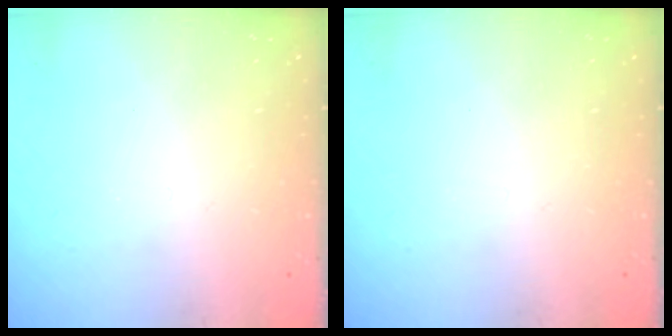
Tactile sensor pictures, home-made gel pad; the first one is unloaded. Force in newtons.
{"total": 0.0}